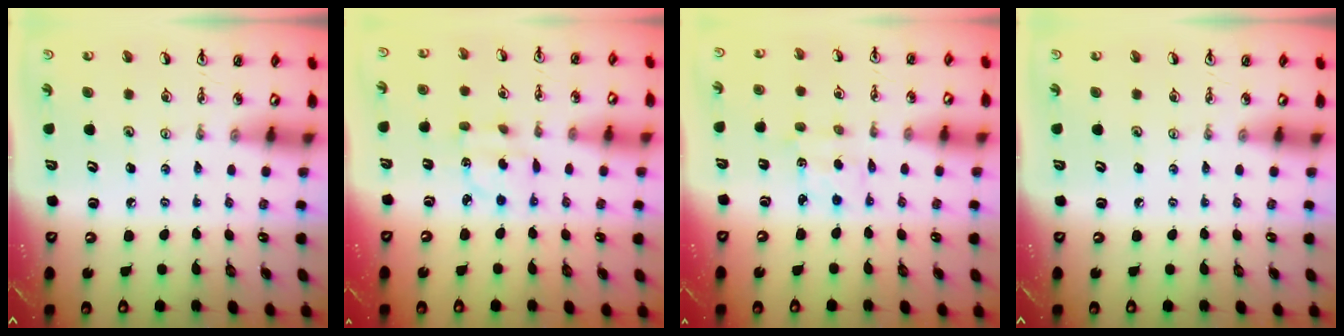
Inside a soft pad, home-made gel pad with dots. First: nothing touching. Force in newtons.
{"total": 2.7, "press": 2.7, "slide": 0.2}
{"total": 2.8, "press": 2.7, "slide": 0.6}
{"total": 0.0}